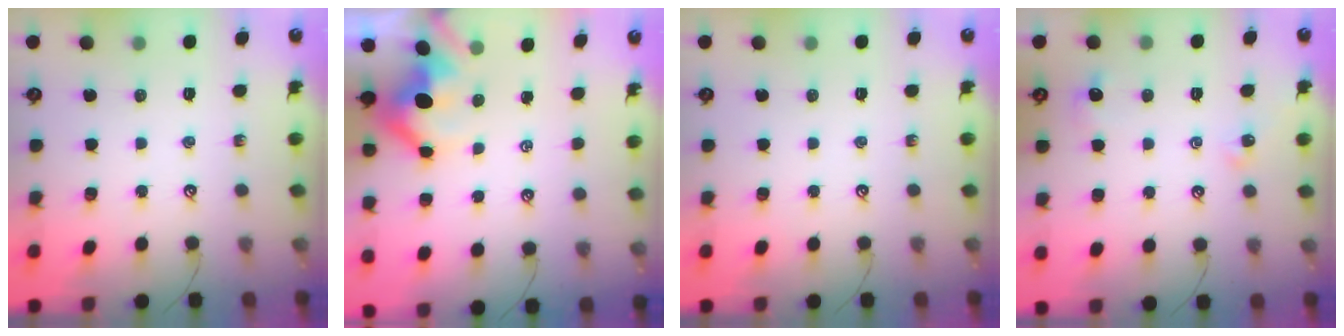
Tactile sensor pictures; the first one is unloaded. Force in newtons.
{"total": 6.1, "press": 6.0, "slide": 1.0}
{"total": 0.0}
{"total": 2.5, "press": 2.4, "slide": 0.6}